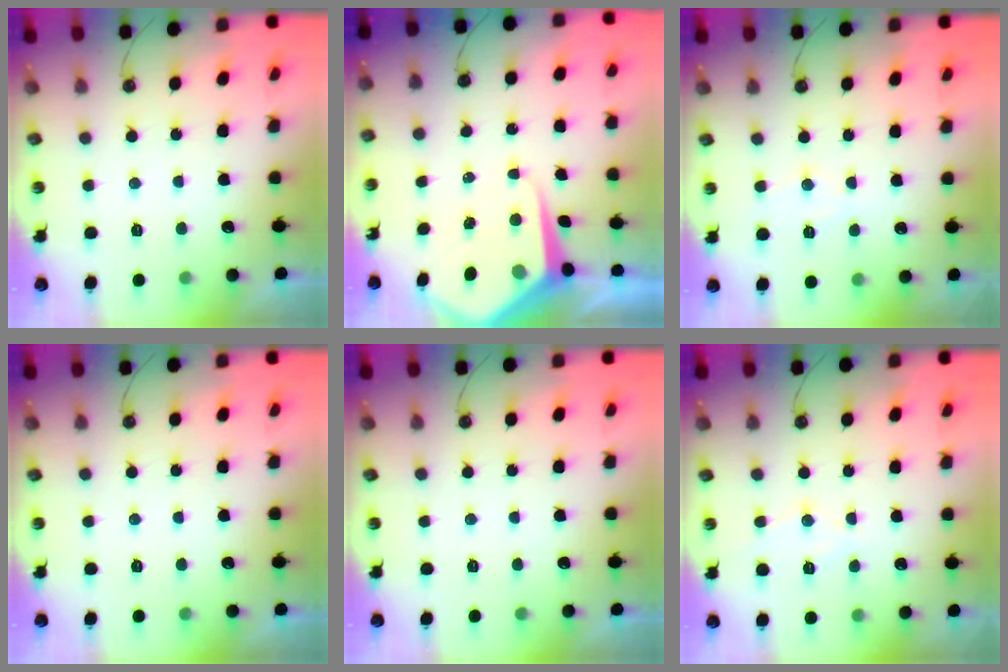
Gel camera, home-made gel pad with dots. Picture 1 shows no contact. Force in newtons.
{"total": 8.9, "press": 8.9, "slide": 0.7}
{"total": 6.0, "press": 6.0, "slide": 0.3}
{"total": 0.0}
{"total": 0.0}
{"total": 7.1, "press": 7.1, "slide": 0.5}